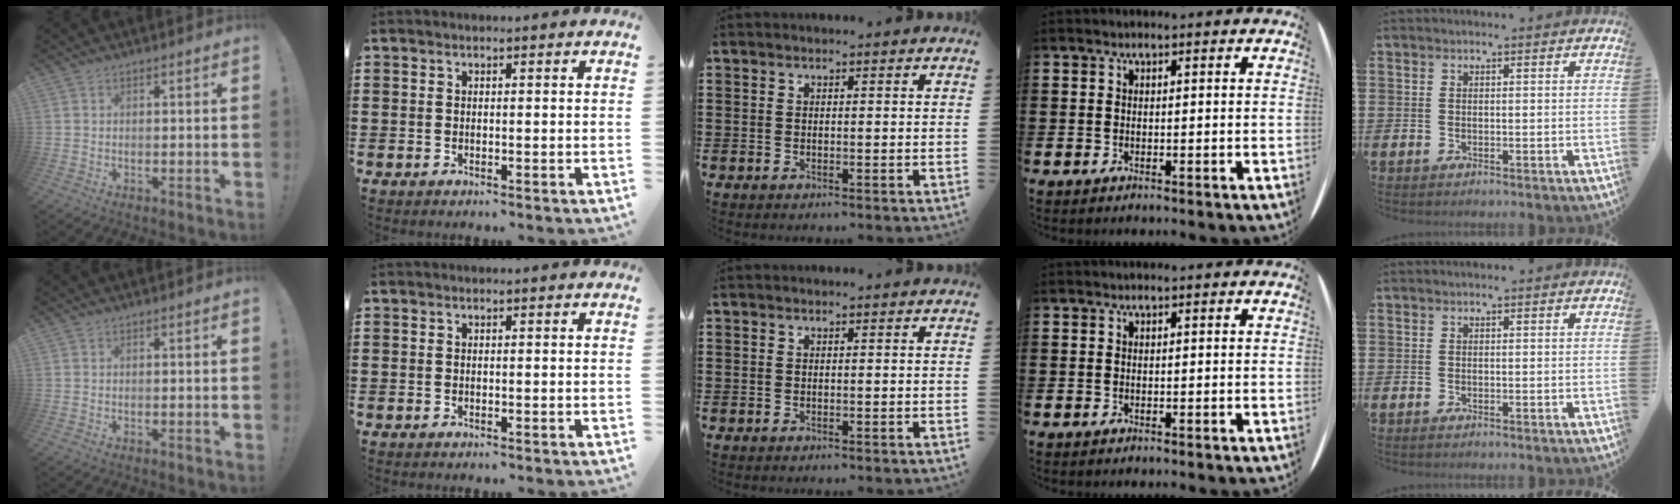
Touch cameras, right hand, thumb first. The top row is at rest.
{}